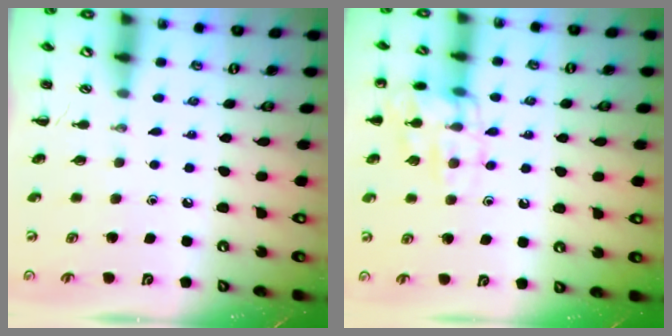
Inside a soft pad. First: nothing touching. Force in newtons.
{"total": 12.8, "press": 12.8, "slide": 0.3}